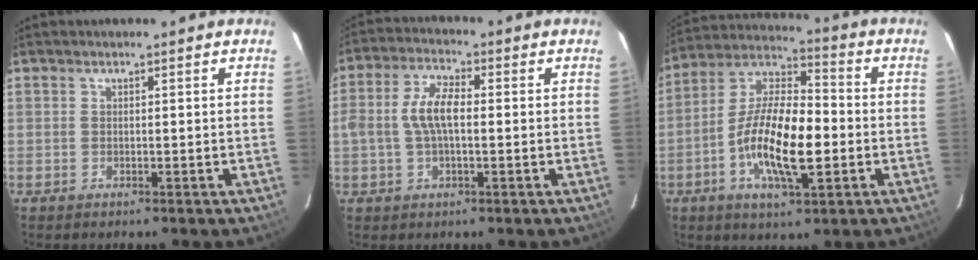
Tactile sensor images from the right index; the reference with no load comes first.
{"total": 6.8, "force": [-0.2, 3.0, 6.1], "torque": [-0.123, 0.013, -0.004]}
{"total": 15.9, "force": [-3.7, 5.5, 14.5], "torque": [-0.280, -0.003, -0.076]}